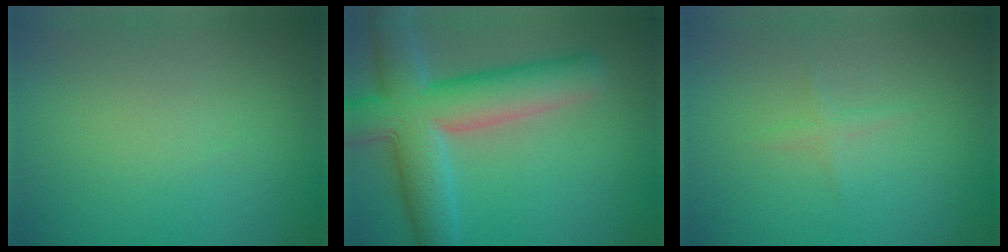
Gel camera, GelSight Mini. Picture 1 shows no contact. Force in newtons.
{"total": 9.9, "press": 9.9, "slide": 0.6}
{"total": 0.8, "press": 0.8, "slide": 0.1}